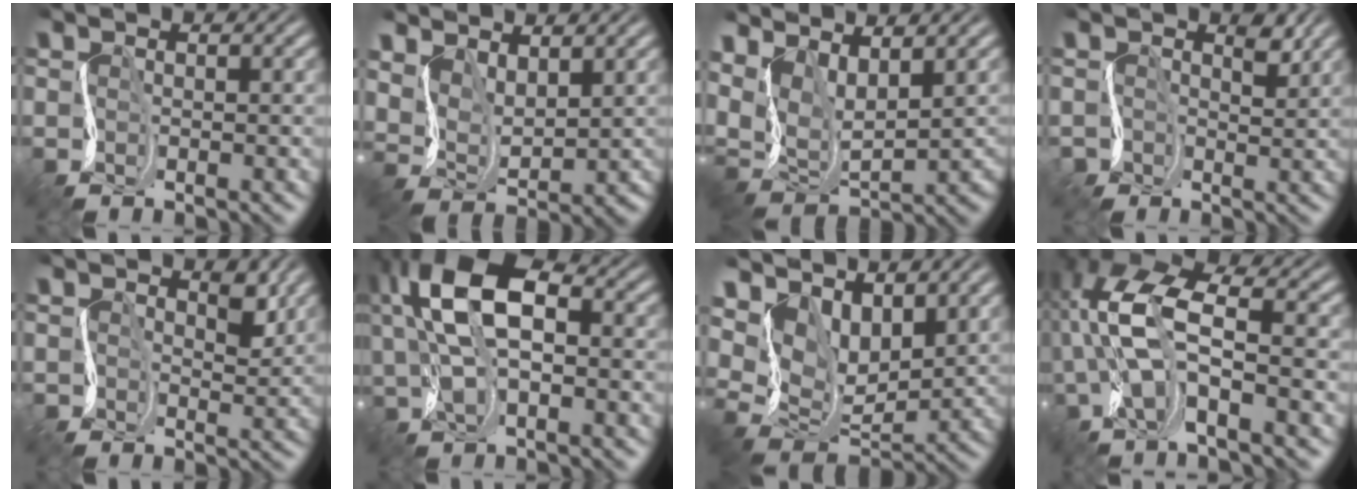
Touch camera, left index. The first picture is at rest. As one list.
[{"total": 4.1, "force": [3.2, 1.9, 1.8], "torque": [-0.048, -0.005, 0.068]}, {"total": 6.1, "force": [3.9, 2.6, 4.0], "torque": [-0.093, 0.001, 0.080]}, {"total": 1.9, "force": [0.9, 1.6, 0.5], "torque": [0.000, -0.001, 0.017]}, {"total": 2.3, "force": [1.3, 1.5, 1.1], "torque": [-0.014, -0.002, 0.022]}, {"total": 9.7, "force": [2.4, 4.9, 8.1], "torque": [-0.153, 0.018, 0.035]}, {"total": 6.6, "force": [4.6, 3.4, 3.2], "torque": [-0.074, -0.005, 0.083]}, {"total": 8.7, "force": [-0.4, 3.4, 8.0], "torque": [-0.186, 0.011, -0.017]}]